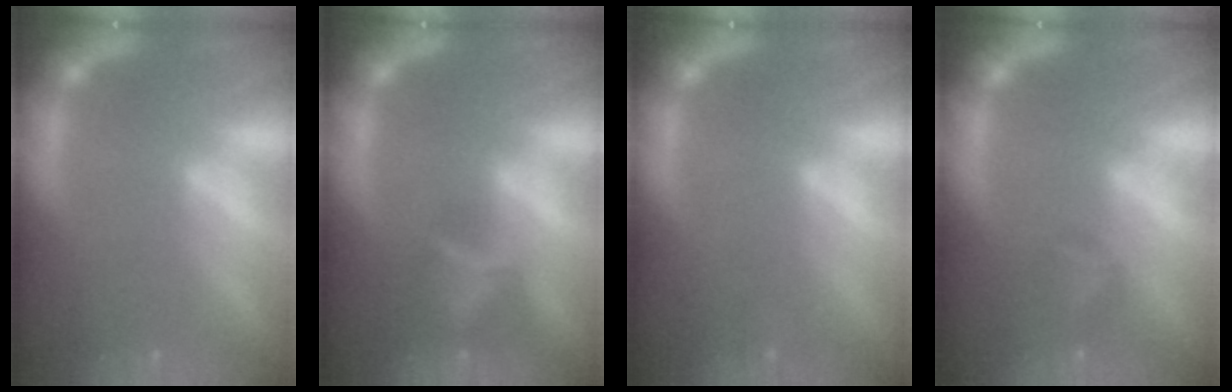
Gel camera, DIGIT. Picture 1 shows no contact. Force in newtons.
{"total": 4.0}
{"total": 1.4}
{"total": 1.9}